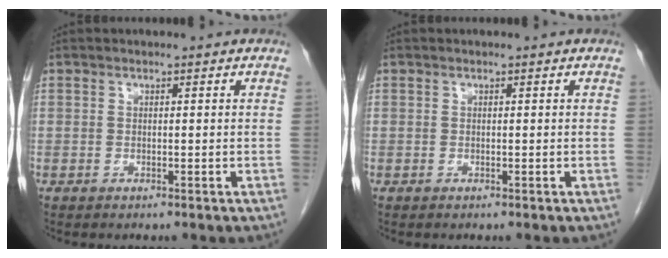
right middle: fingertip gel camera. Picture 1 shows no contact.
{"total": 0.0}